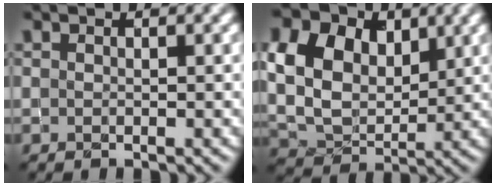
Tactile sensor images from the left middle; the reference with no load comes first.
{"total": 12.9, "force": [4.6, 9.3, 7.6], "torque": [-0.160, 0.034, 0.075]}